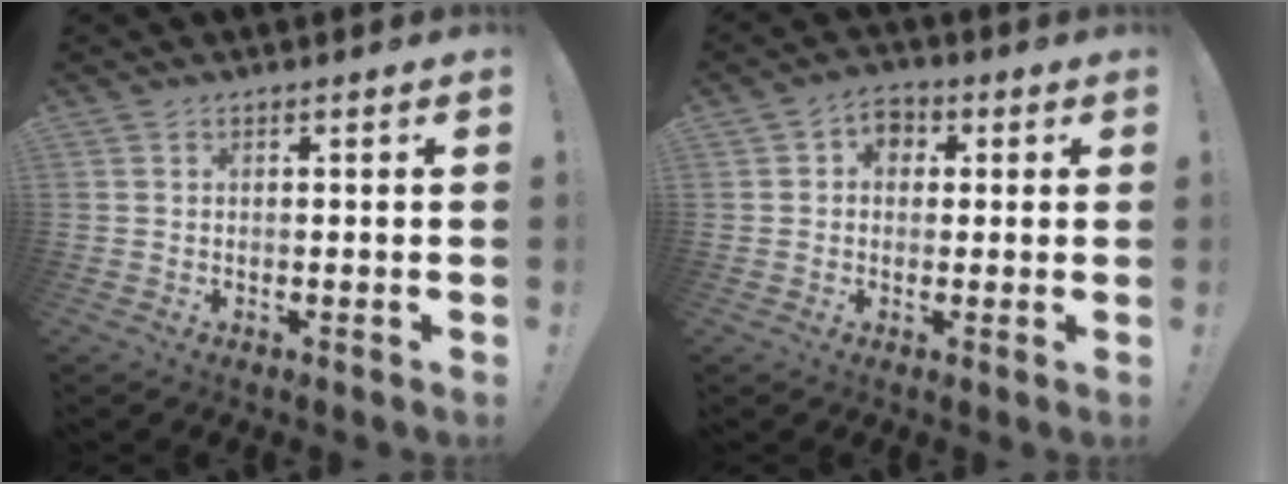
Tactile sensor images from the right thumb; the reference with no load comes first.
{"total": 5.0, "force": [0.7, 4.3, 2.4], "torque": [-0.031, 0.005, 0.013]}